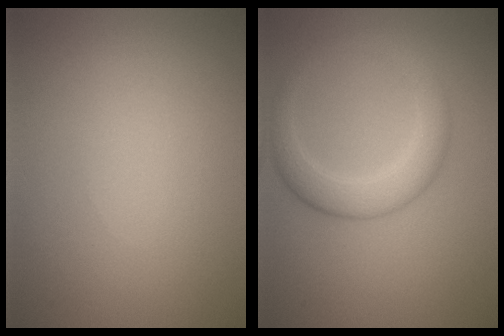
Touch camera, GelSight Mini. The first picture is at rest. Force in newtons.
{"total": 3.6, "press": 3.6, "slide": 0.1}